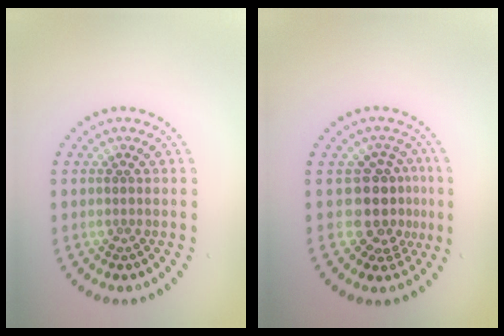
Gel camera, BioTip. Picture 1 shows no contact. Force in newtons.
{"total": 3.9, "press": 3.0, "slide": 2.5}